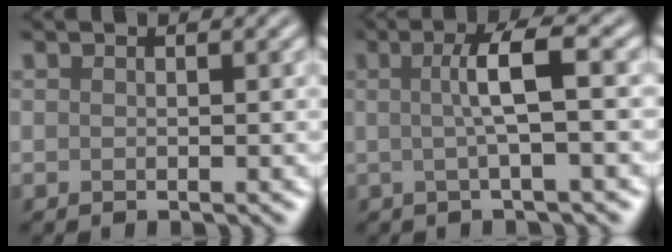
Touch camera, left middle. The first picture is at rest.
{"total": 4.0, "force": [0.2, 0.7, 3.9], "torque": [-0.065, 0.006, -0.001]}